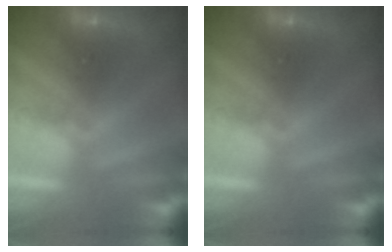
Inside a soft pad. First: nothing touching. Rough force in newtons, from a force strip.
{"total": 0.0}